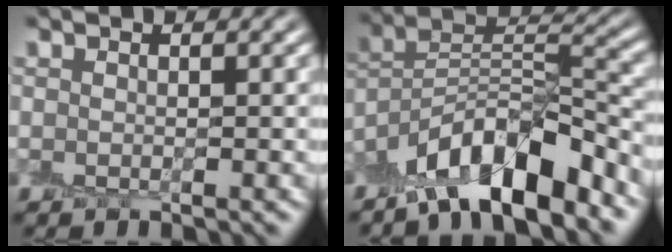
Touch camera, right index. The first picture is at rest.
{"total": 9.4, "force": [-6.8, 2.9, 5.7], "torque": [-0.083, 0.020, -0.131]}